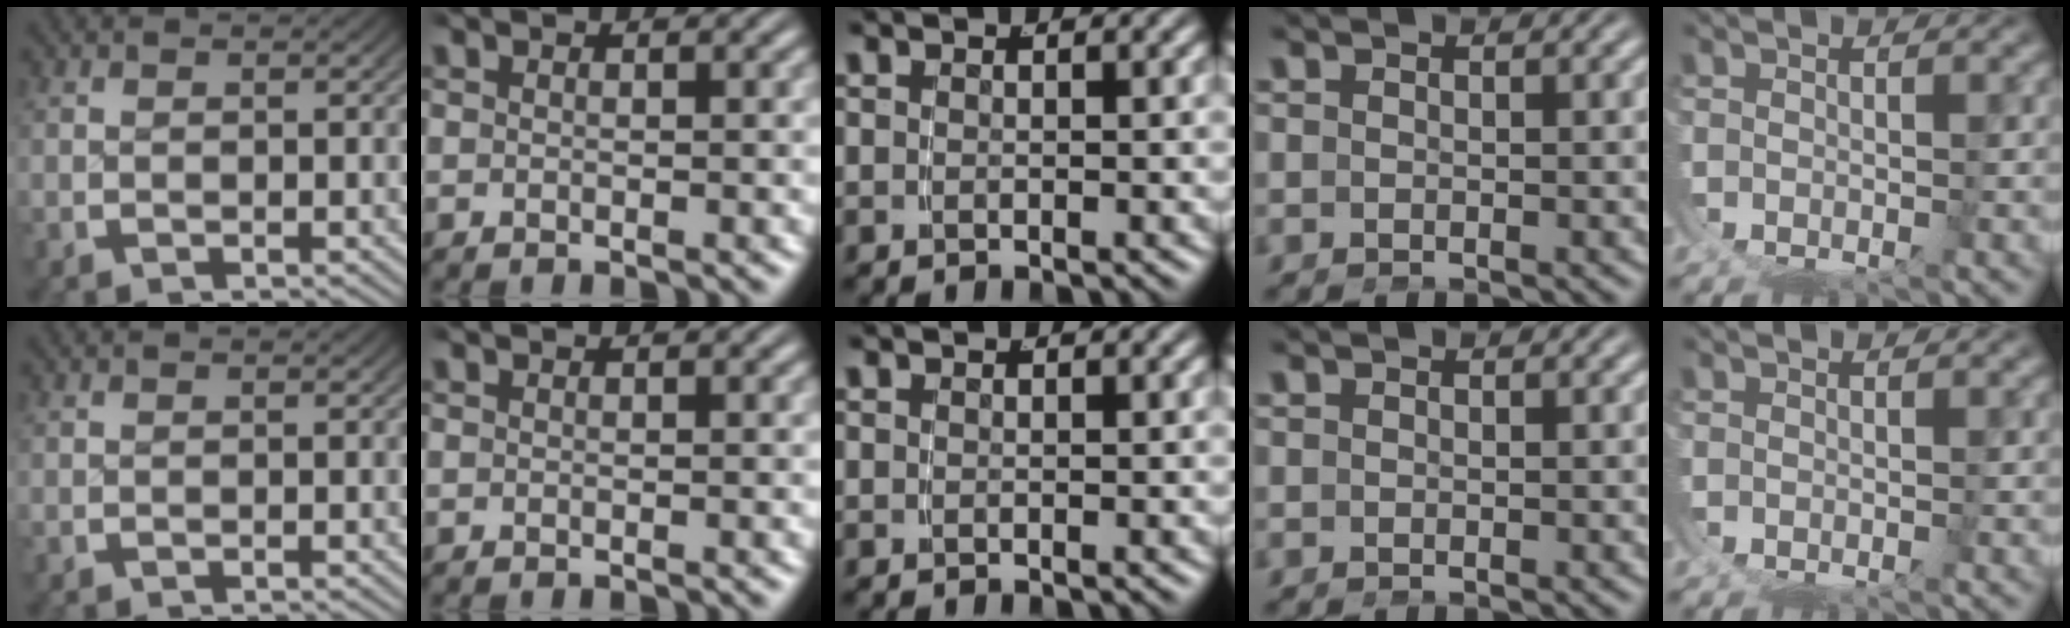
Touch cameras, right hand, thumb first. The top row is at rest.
{}